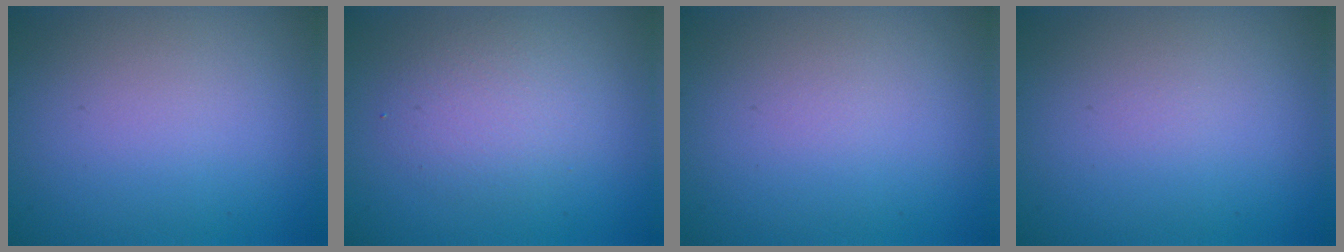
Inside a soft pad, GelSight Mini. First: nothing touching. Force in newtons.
{"total": 2.8, "press": 2.8, "slide": 0.2}
{"total": 0.0}
{"total": 0.0}